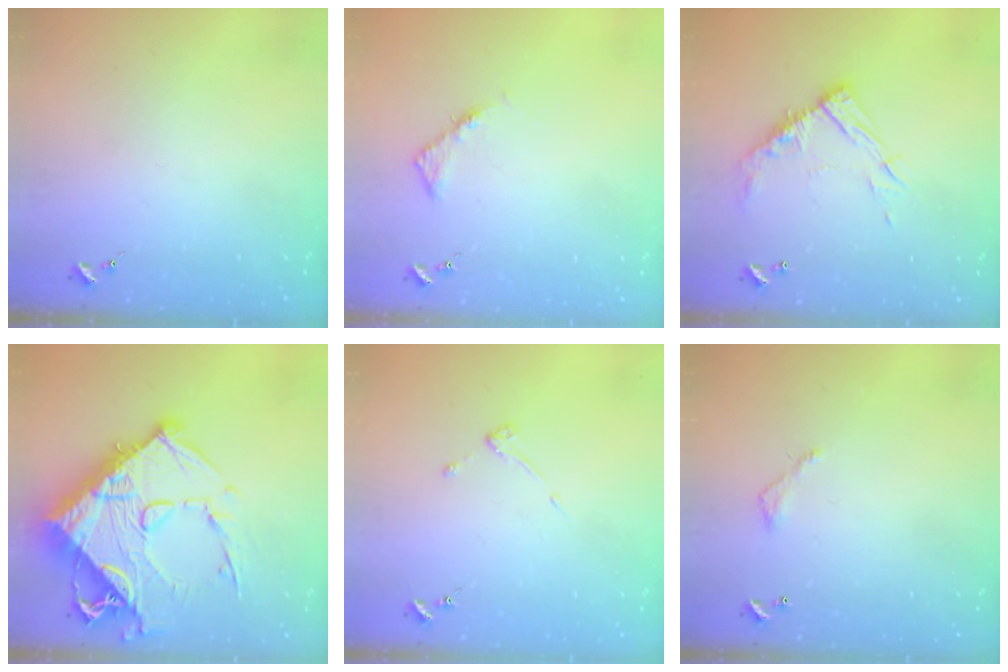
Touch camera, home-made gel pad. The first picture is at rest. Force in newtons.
{"total": 4.1, "press": 4.0, "slide": 0.5}
{"total": 13.1, "press": 13.1, "slide": 1.1}
{"total": 25.7, "press": 25.6, "slide": 2.6}
{"total": 3.1, "press": 3.0, "slide": 0.5}
{"total": 3.2, "press": 3.2, "slide": 0.2}